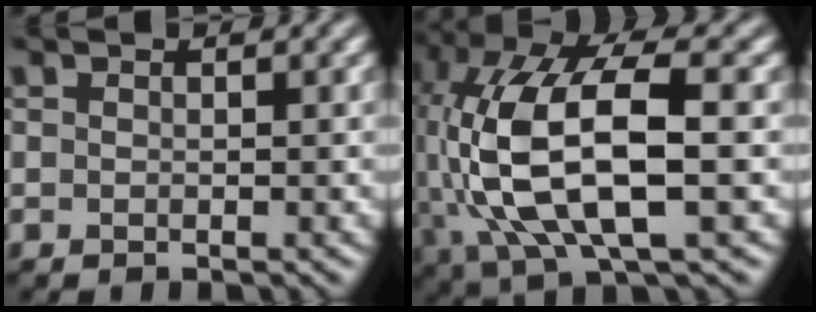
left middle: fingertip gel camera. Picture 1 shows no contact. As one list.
[{"total": 12.6, "force": [-0.8, 5.6, 11.3], "torque": [-0.235, 0.007, -0.015]}]